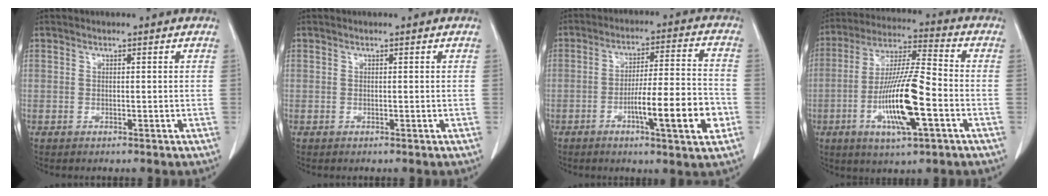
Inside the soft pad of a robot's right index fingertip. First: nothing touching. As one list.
[{"total": 0.0}, {"total": 12.5, "force": [-4.4, 0.8, 11.6], "torque": [-0.183, 0.000, -0.069]}, {"total": 14.8, "force": [-4.5, 1.9, 14.0], "torque": [-0.272, -0.006, -0.081]}]